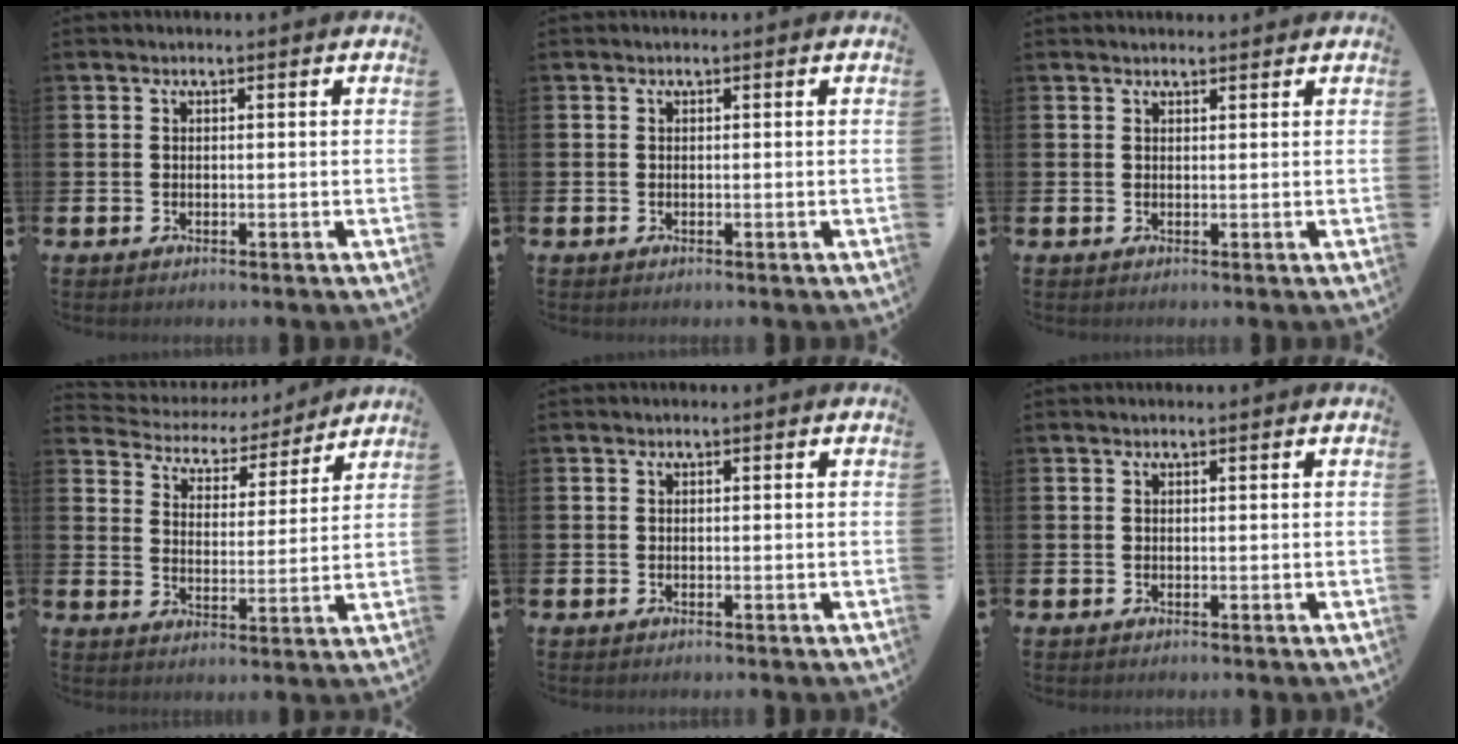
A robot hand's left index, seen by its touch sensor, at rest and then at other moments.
{"total": 0.0}
{"total": 1.0, "force": [1.0, 0.2, 0.1], "torque": [0.005, 0.000, 0.016]}
{"total": 4.7, "force": [4.3, 1.8, 0.2], "torque": [-0.032, -0.040, 0.068]}
{"total": 0.0}
{"total": 0.0}